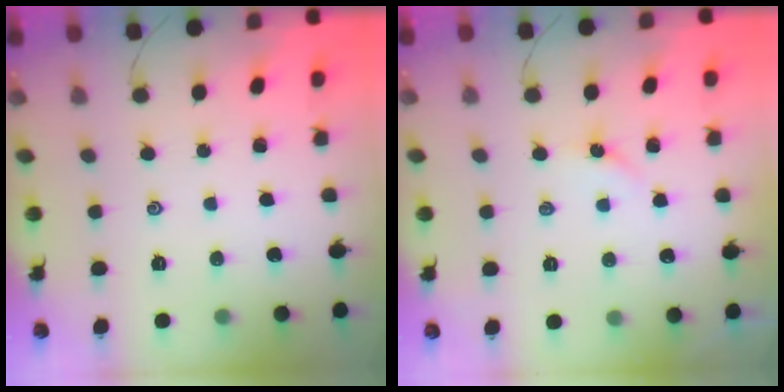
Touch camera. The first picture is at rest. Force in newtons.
{"total": 2.6, "press": 2.6, "slide": 0.3}